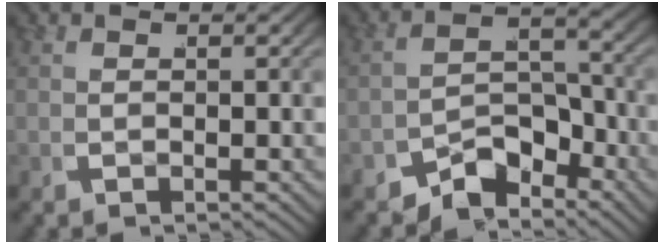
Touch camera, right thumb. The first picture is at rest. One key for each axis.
{"total": 5.5, "fx": -4.3, "fy": 2.5, "fz": 2.3, "tx": -0.033, "ty": -0.015, "tz": -0.072}